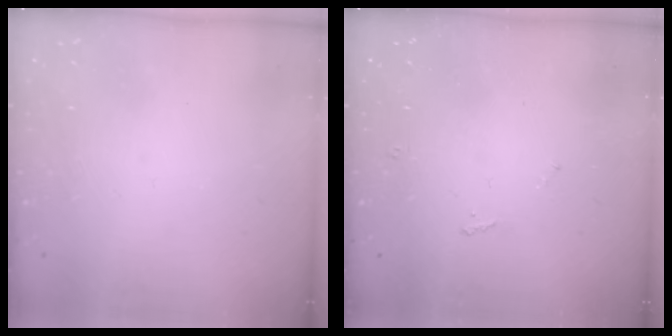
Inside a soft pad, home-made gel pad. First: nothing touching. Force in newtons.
{"total": 4.7, "press": 4.7, "slide": 0.6}